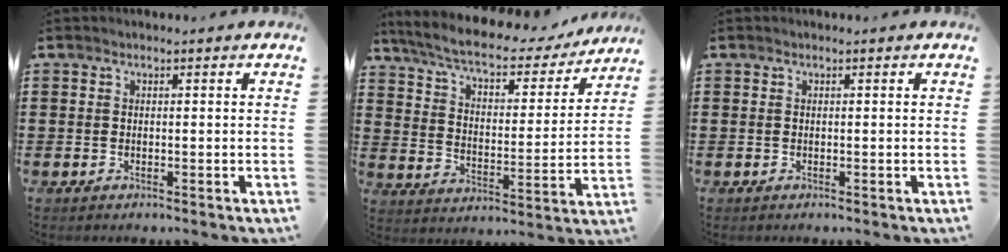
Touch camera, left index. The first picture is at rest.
{"total": 7.0, "force": [5.5, 1.5, 3.9], "torque": [-0.099, -0.028, 0.090]}
{"total": 0.0}